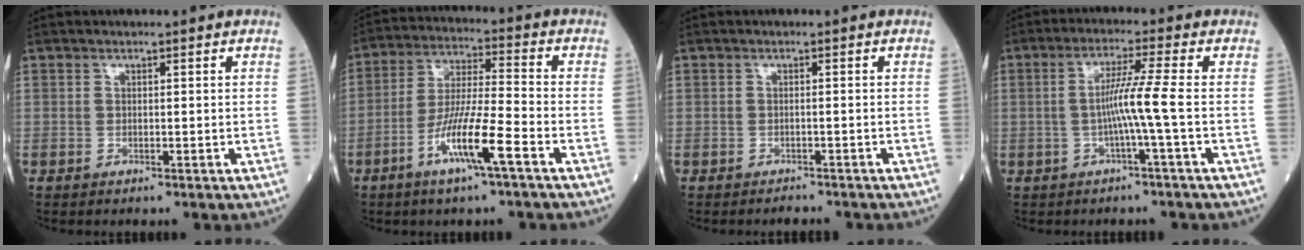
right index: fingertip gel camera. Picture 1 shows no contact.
{"total": 10.5, "force": [-5.1, 0.2, 9.2], "torque": [-0.175, -0.006, -0.102]}
{"total": 2.2, "force": [-2.1, 0.3, 0.5], "torque": [-0.005, -0.004, -0.025]}
{"total": 5.6, "force": [-1.1, -1.6, 5.3], "torque": [-0.101, 0.008, -0.019]}